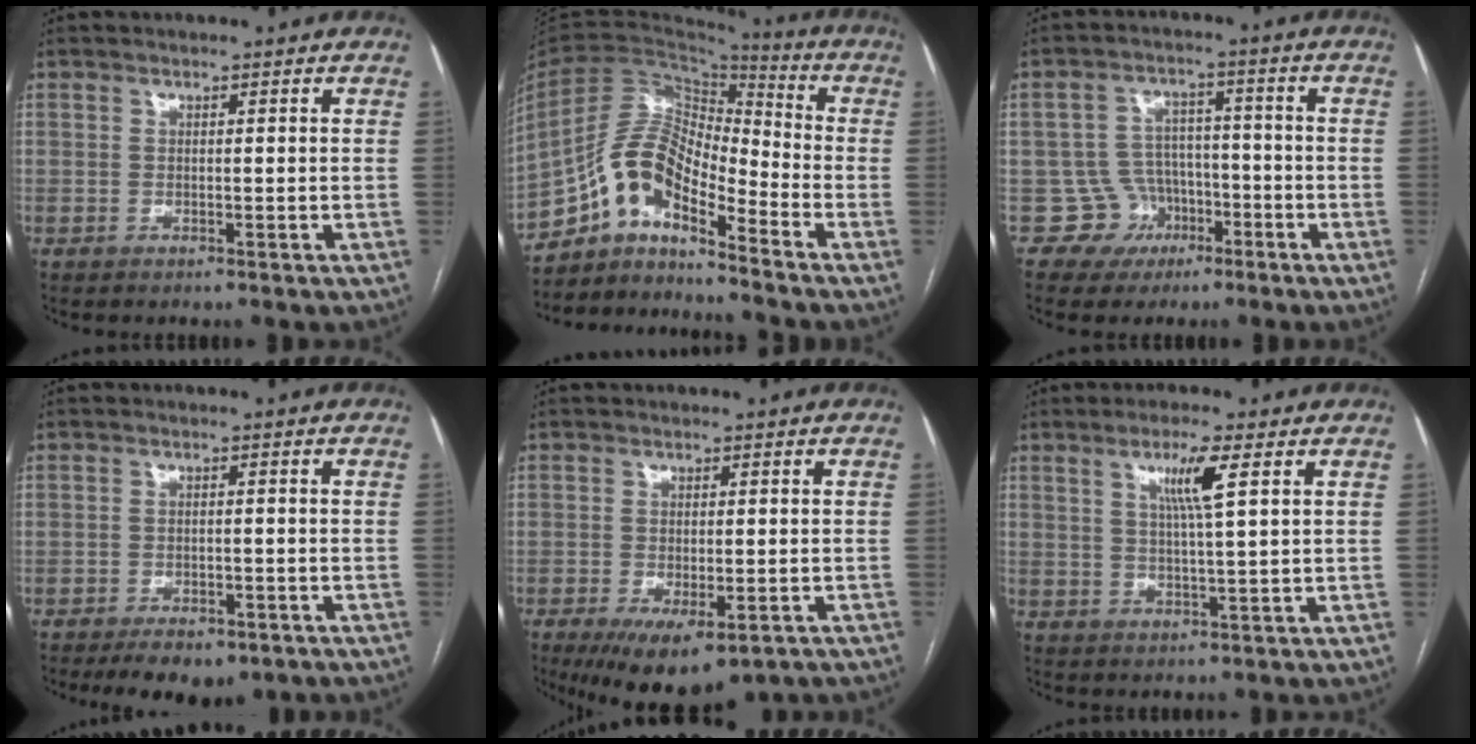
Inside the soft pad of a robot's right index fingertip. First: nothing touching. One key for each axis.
{"total": 12.3, "fx": -9.2, "fy": 3.4, "fz": 7.5, "tx": -0.141, "ty": 0.034, "tz": -0.169}
{"total": 6.3, "fx": -3.0, "fy": 5.6, "fz": -0.4, "tx": 0.023, "ty": 0.019, "tz": -0.043}
{"total": 7.4, "fx": -5.2, "fy": 3.2, "fz": 4.2, "tx": -0.056, "ty": -0.003, "tz": -0.070}
{"total": 11.0, "fx": -6.7, "fy": 4.1, "fz": 7.6, "tx": -0.121, "ty": -0.018, "tz": -0.092}
{"total": 5.4, "fx": 2.1, "fy": -0.4, "fz": 4.9, "tx": -0.090, "ty": -0.002, "tz": 0.038}